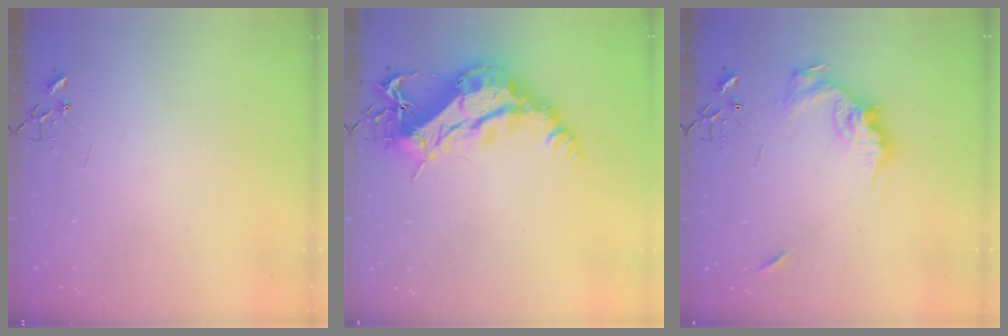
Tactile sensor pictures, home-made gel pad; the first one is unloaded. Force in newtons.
{"total": 20.3, "press": 20.2, "slide": 2.1}
{"total": 14.8, "press": 14.8, "slide": 0.8}